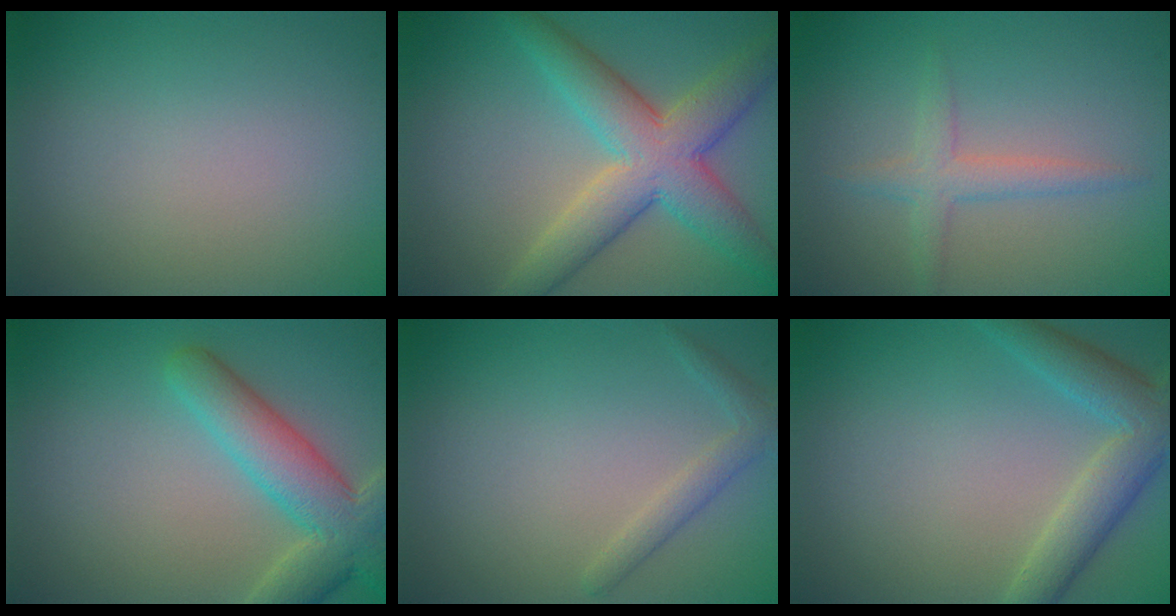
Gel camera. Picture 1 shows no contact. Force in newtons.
{"total": 7.4, "press": 7.3, "slide": 0.5}
{"total": 2.2, "press": 2.2, "slide": 0.1}
{"total": 6.4, "press": 6.4, "slide": 0.4}
{"total": 1.7, "press": 1.7, "slide": 0.0}
{"total": 4.8, "press": 4.8, "slide": 0.2}